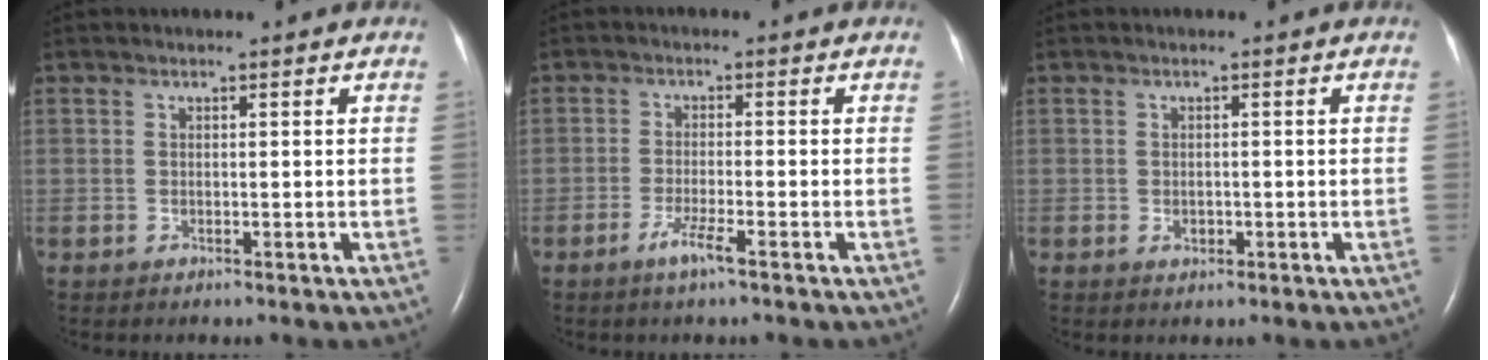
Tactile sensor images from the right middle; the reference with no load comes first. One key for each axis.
{"total": 3.3, "fx": -2.0, "fy": -0.1, "fz": 2.5, "tx": -0.054, "ty": -0.007, "tz": -0.041}
{"total": 1.3, "fx": -0.4, "fy": 0.9, "fz": 0.8, "tx": -0.015, "ty": 0.000, "tz": -0.002}